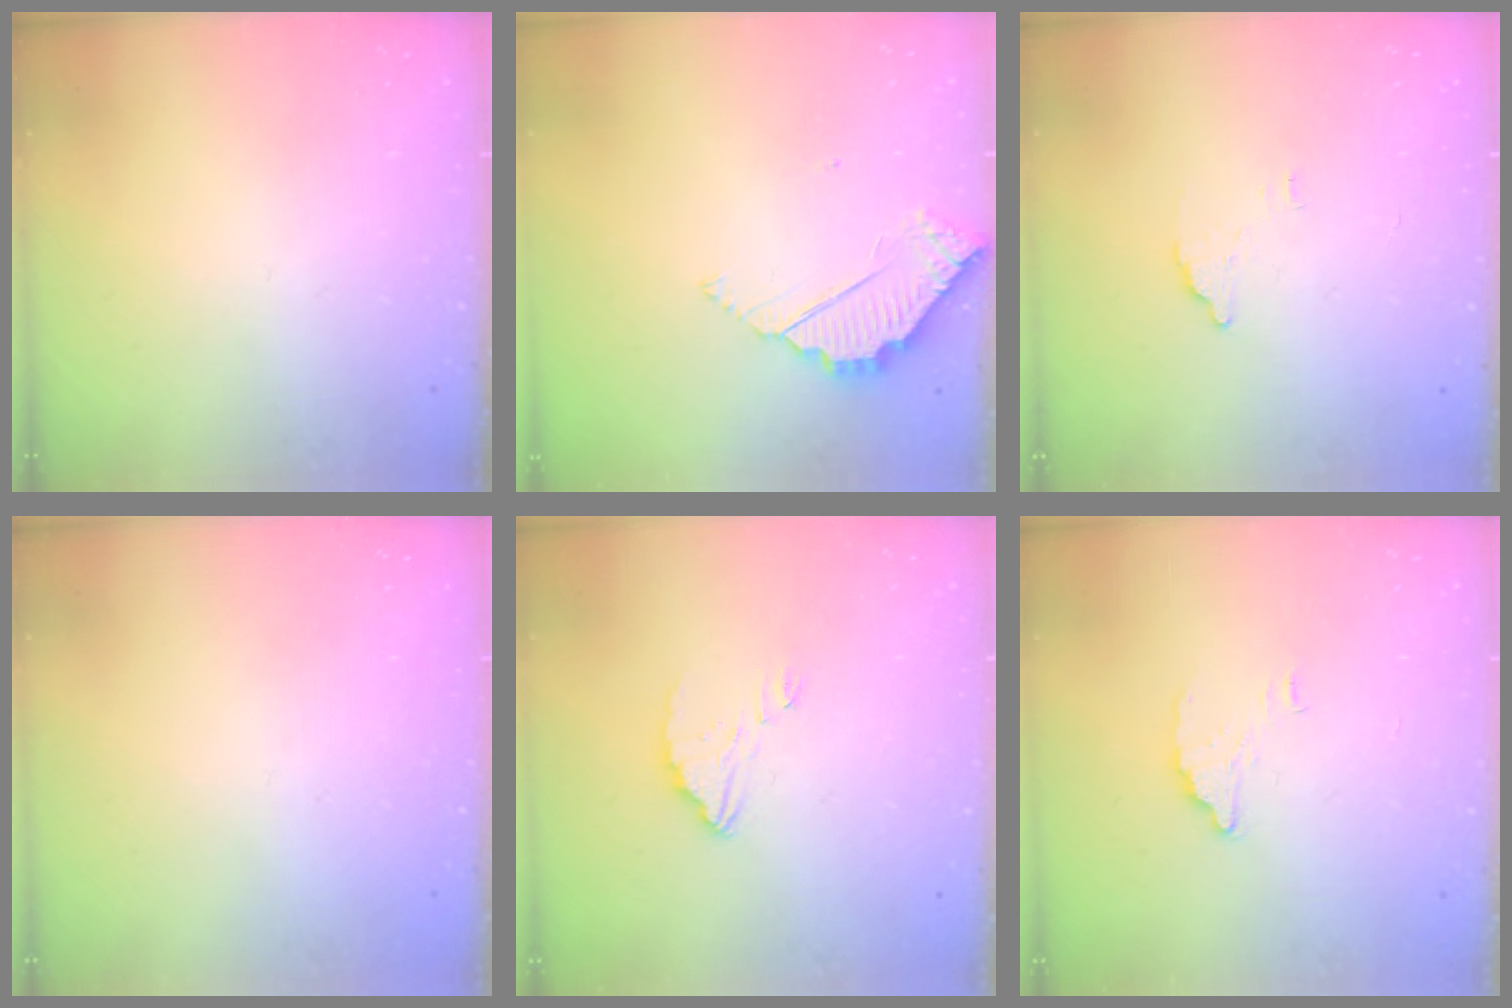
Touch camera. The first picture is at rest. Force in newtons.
{"total": 3.3, "press": 3.3, "slide": 0.3}
{"total": 3.5, "press": 3.5, "slide": 0.2}
{"total": 2.3, "press": 2.3, "slide": 0.1}
{"total": 3.1, "press": 3.1, "slide": 0.2}
{"total": 3.5, "press": 3.5, "slide": 0.2}